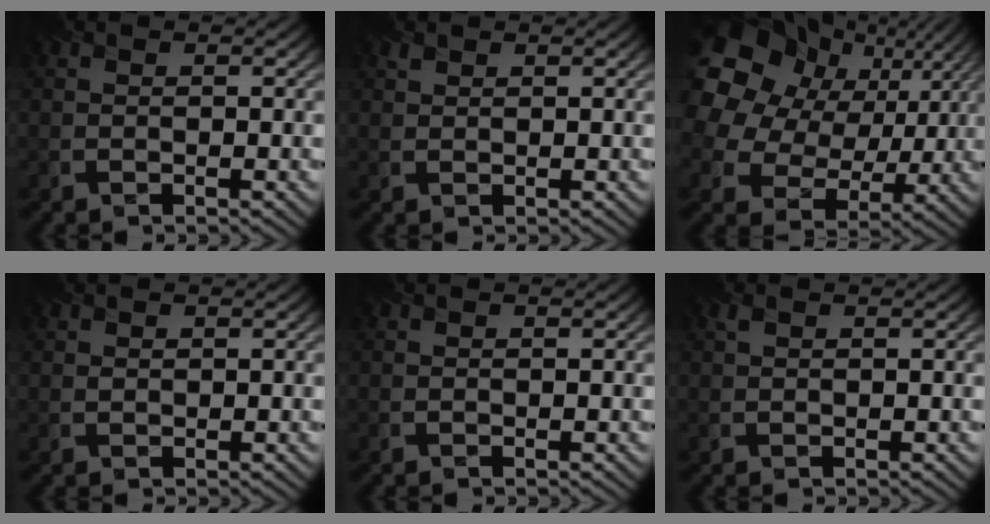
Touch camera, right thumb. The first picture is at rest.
{"total": 0.8, "force": [0.7, 0.4, -0.1], "torque": [-0.005, -0.002, 0.017]}
{"total": 18.9, "force": [6.9, 15.1, 9.1], "torque": [-0.269, 0.042, 0.147]}
{"total": 0.6, "force": [0.5, 0.3, -0.1], "torque": [-0.003, -0.002, 0.014]}
{"total": 0.0}
{"total": 0.7, "force": [0.6, 0.3, 0.3], "torque": [-0.014, 0.001, 0.014]}